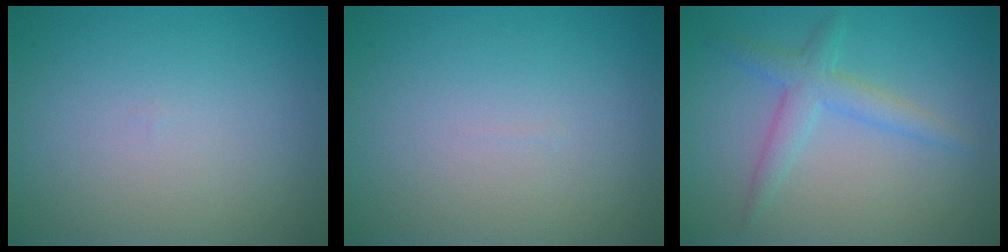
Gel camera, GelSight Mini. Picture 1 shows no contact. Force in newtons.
{"total": 0.0}
{"total": 2.8, "press": 2.8, "slide": 0.1}